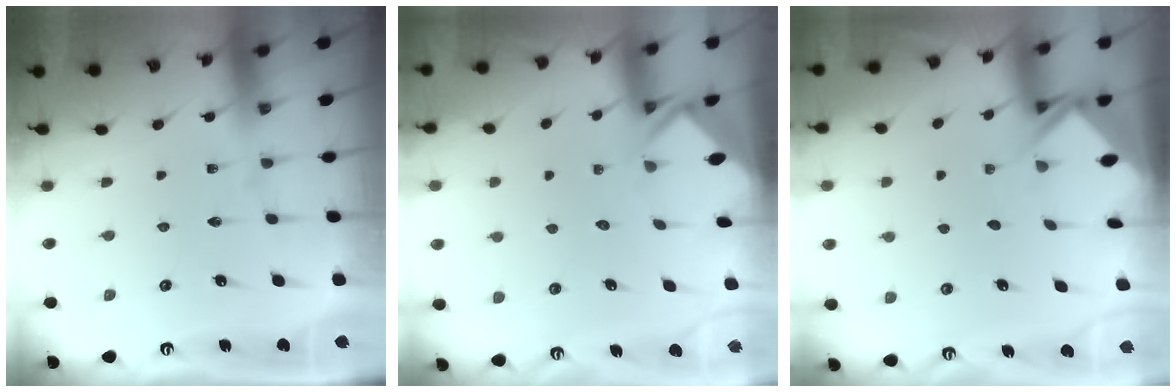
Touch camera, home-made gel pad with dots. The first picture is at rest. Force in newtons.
{"total": 2.6, "press": 2.6, "slide": 0.1}
{"total": 3.0, "press": 3.0, "slide": 0.2}